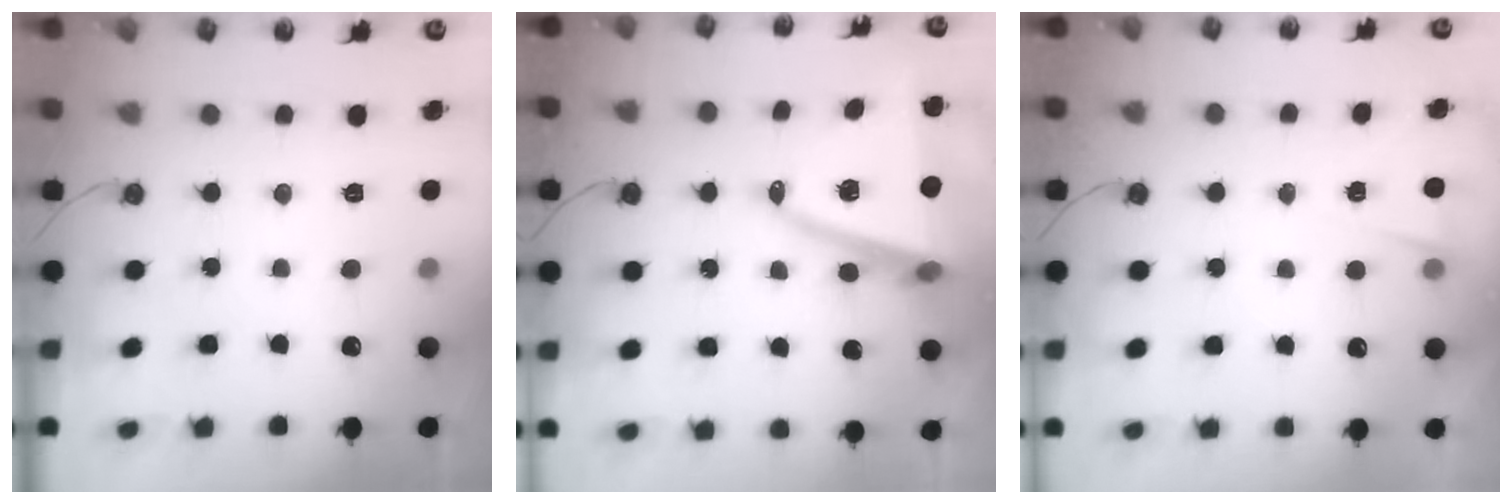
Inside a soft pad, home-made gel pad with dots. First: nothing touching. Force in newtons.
{"total": 12.3, "press": 11.5, "slide": 4.4}
{"total": 1.5, "press": 1.3, "slide": 0.8}